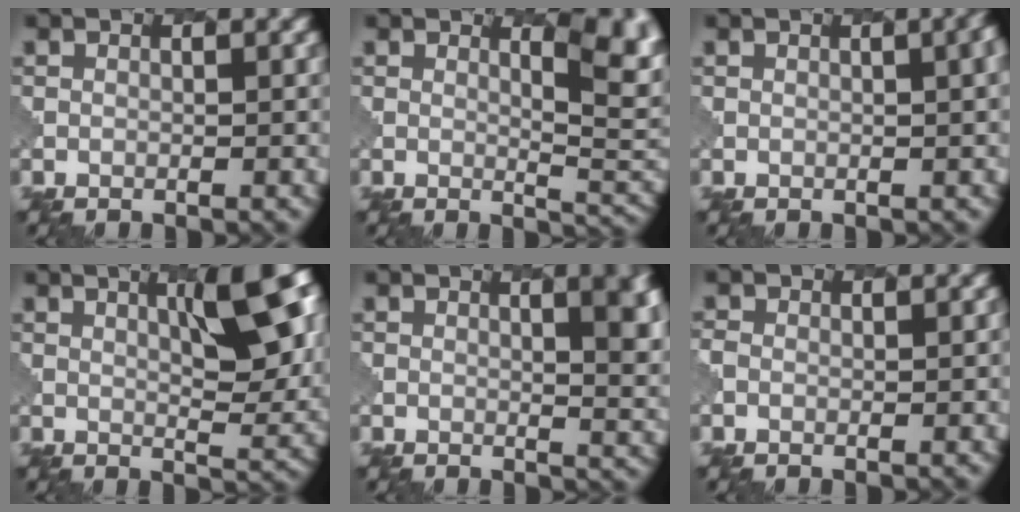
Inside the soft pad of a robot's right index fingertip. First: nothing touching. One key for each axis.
{"total": 5.2, "fx": 2.2, "fy": 2.0, "fz": 4.3, "tx": -0.032, "ty": 0.000, "tz": 0.025}
{"total": 4.1, "fx": 0.7, "fy": 1.8, "fz": 3.6, "tx": -0.010, "ty": 0.011, "tz": 0.000}
{"total": 6.4, "fx": 2.8, "fy": 1.3, "fz": 5.6, "tx": -0.080, "ty": -0.001, "tz": 0.042}
{"total": 7.4, "fx": 2.1, "fy": 3.0, "fz": 6.4, "tx": -0.032, "ty": 0.011, "tz": 0.018}
{"total": 1.2, "fx": -0.6, "fy": 0.9, "fz": 0.4, "tx": -0.004, "ty": 0.005, "tz": -0.013}